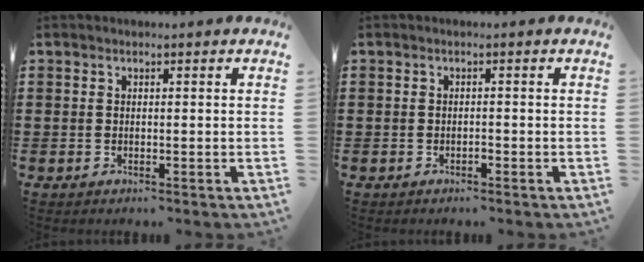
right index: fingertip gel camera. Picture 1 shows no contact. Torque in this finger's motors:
{"motor_torque": [0.25, 0.25, 0.04, 0.01]}